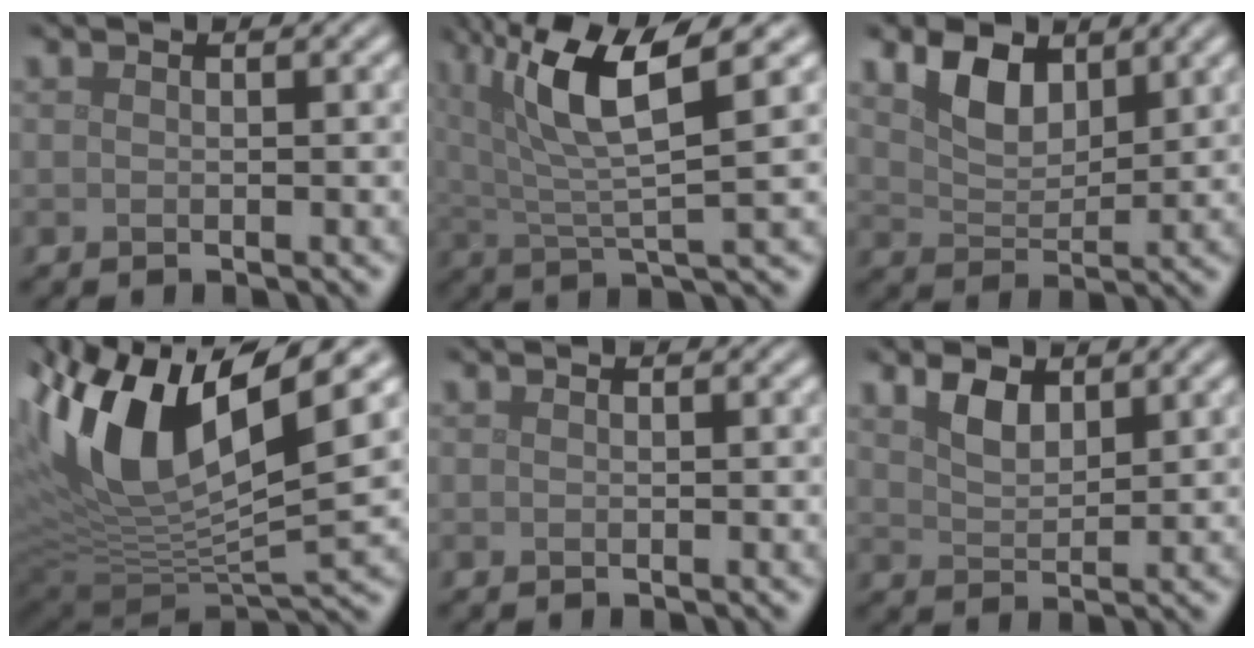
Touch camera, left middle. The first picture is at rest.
{"total": 8.3, "force": [3.6, 2.0, 7.2], "torque": [-0.138, 0.009, 0.065]}
{"total": 4.1, "force": [2.6, 2.2, 2.3], "torque": [-0.055, -0.002, 0.045]}
{"total": 14.4, "force": [4.9, 5.9, 12.1], "torque": [-0.246, 0.008, 0.089]}
{"total": 0.0}
{"total": 2.7, "force": [1.8, 1.3, 1.6], "torque": [-0.035, 0.000, 0.037]}